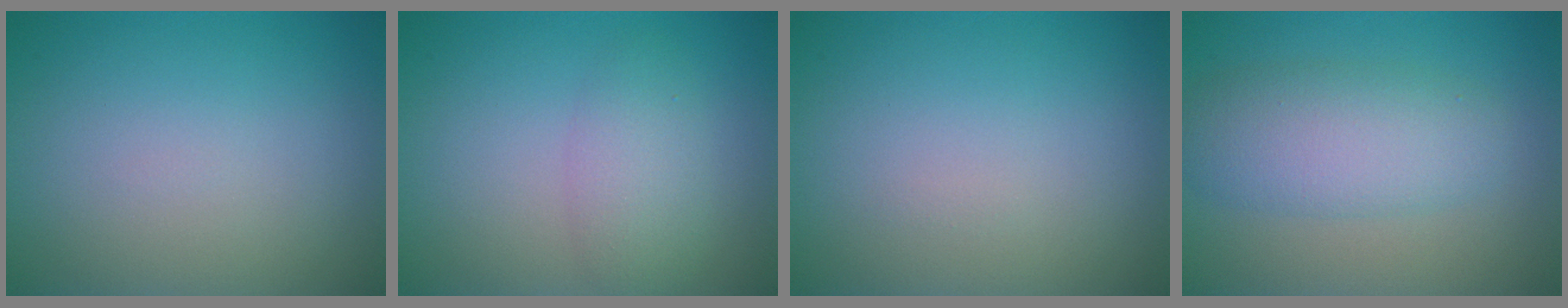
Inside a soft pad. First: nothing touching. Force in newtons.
{"total": 2.8, "press": 2.8, "slide": 0.1}
{"total": 0.0}
{"total": 5.1, "press": 5.1, "slide": 0.0}